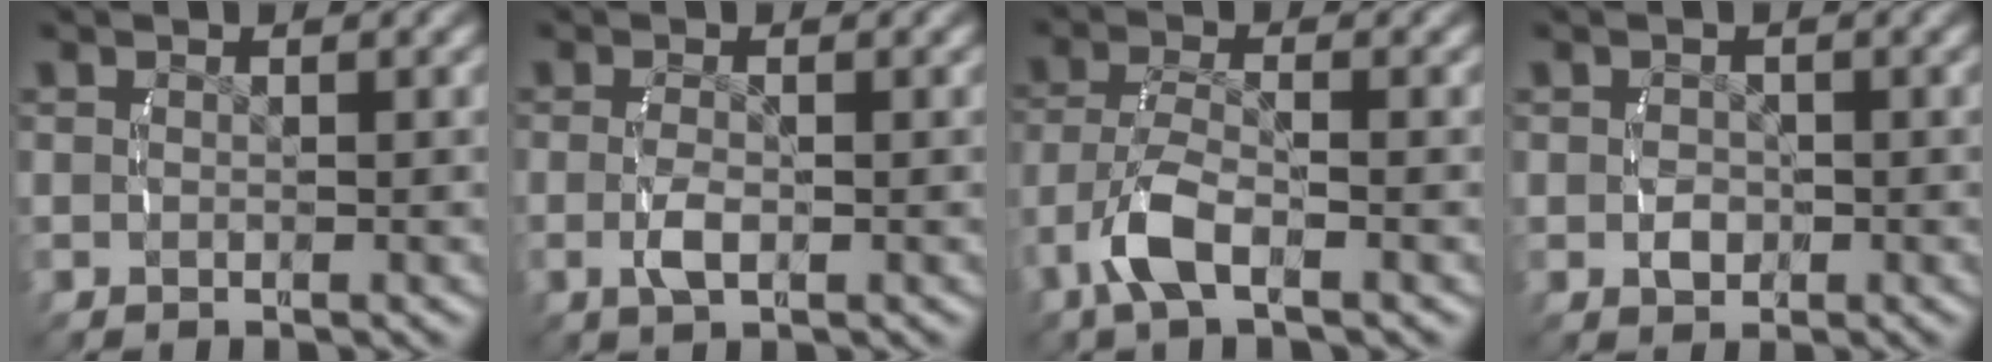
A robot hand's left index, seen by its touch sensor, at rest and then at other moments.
{"total": 2.0, "force": [-0.7, 0.5, 1.8], "torque": [-0.046, -0.011, -0.005]}
{"total": 3.4, "force": [-1.3, 1.1, 3.0], "torque": [-0.081, -0.019, -0.013]}
{"total": 0.9, "force": [-0.4, 0.6, 0.6], "torque": [-0.009, -0.008, 0.000]}